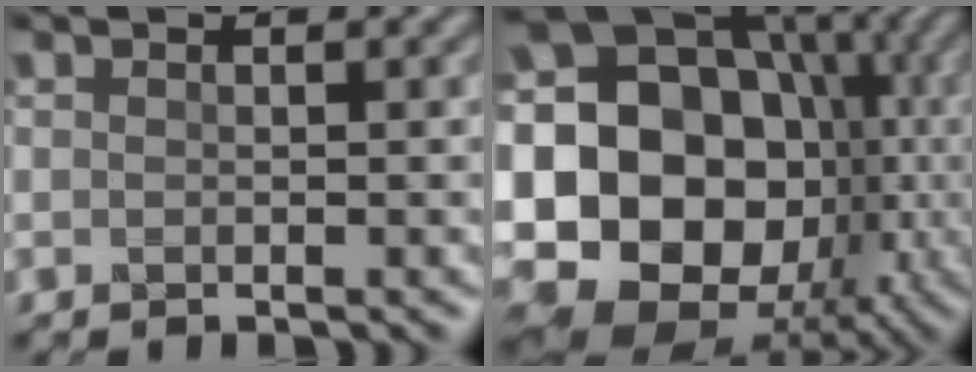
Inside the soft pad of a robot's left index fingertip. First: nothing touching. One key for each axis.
{"total": 23.2, "fx": -1.5, "fy": 19.7, "fz": 12.2, "tx": -0.221, "ty": 0.032, "tz": -0.060}